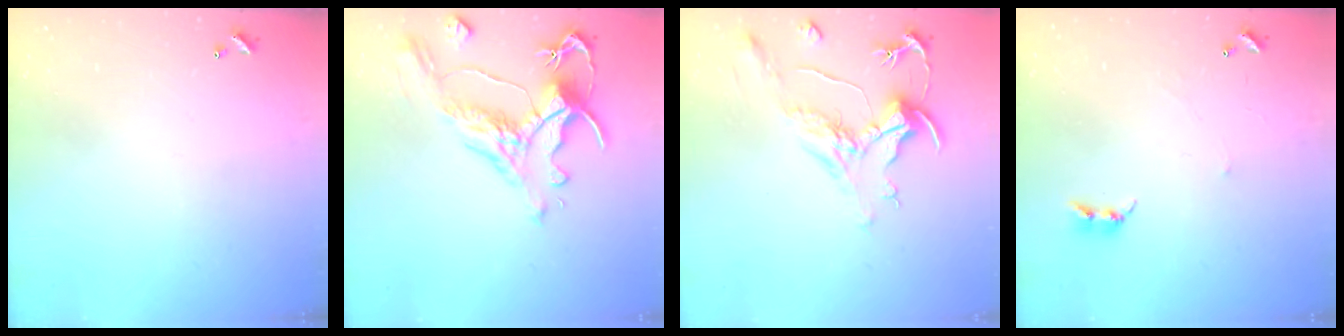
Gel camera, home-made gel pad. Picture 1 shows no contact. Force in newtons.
{"total": 1.6, "press": 0.7, "slide": 1.4}
{"total": 2.2, "press": 1.7, "slide": 1.4}
{"total": 2.4, "press": 2.4, "slide": 0.2}